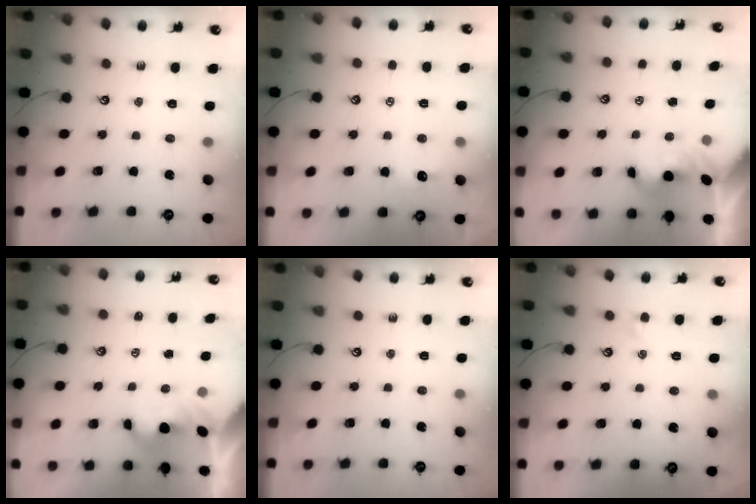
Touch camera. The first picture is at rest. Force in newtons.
{"total": 1.3, "press": 1.1, "slide": 0.6}
{"total": 2.2, "press": 2.1, "slide": 0.7}
{"total": 2.9, "press": 2.8, "slide": 0.6}
{"total": 0.0}
{"total": 0.8, "press": 0.7, "slide": 0.4}